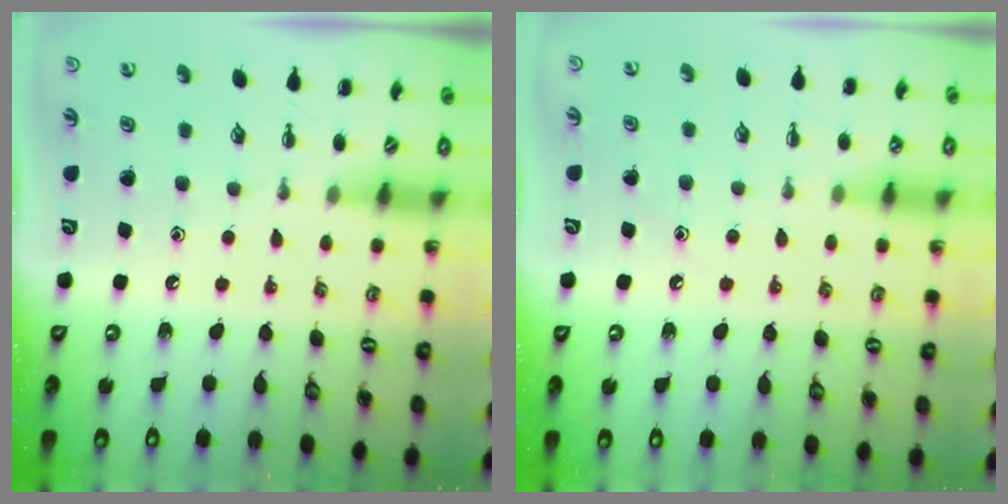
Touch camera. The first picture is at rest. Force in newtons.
{"total": 6.6, "press": 6.4, "slide": 1.6}